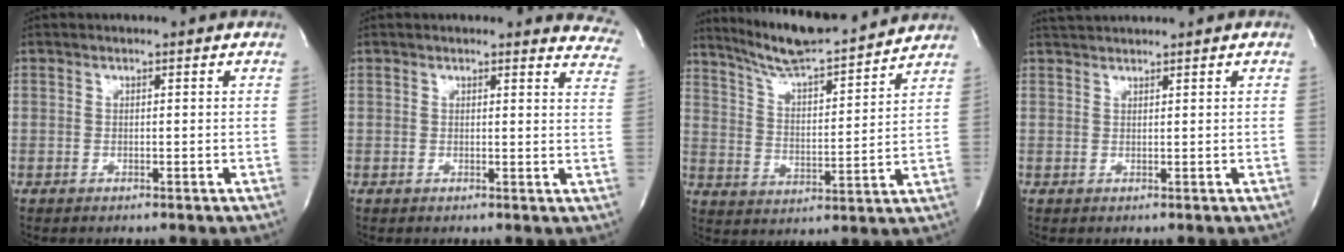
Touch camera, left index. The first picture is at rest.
{"total": 8.3, "force": [8.0, 1.7, 1.4], "torque": [0.019, -0.038, 0.047]}
{"total": 16.2, "force": [14.8, 0.9, 6.5], "torque": [-0.114, 0.004, 0.235]}
{"total": 2.5, "force": [2.4, -0.5, 0.4], "torque": [-0.009, 0.019, 0.052]}